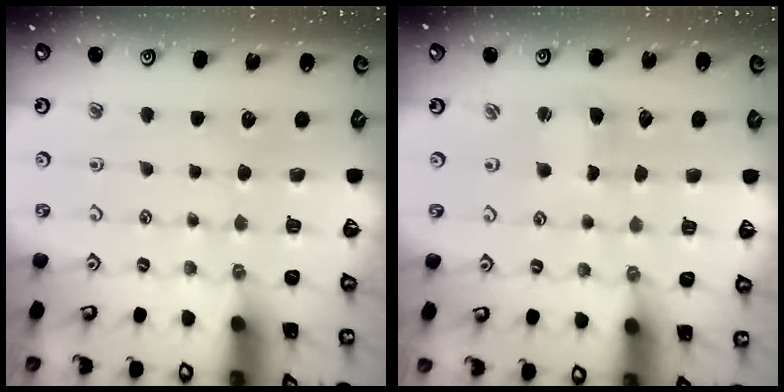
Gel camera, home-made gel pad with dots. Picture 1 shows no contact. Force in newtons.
{"total": 1.5, "press": 1.5, "slide": 0.3}